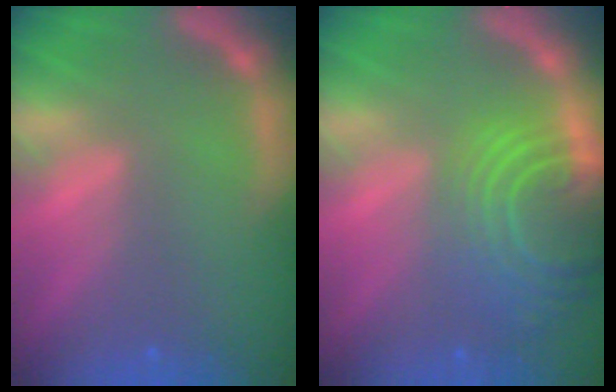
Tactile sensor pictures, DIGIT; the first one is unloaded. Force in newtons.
{"total": 9.5}